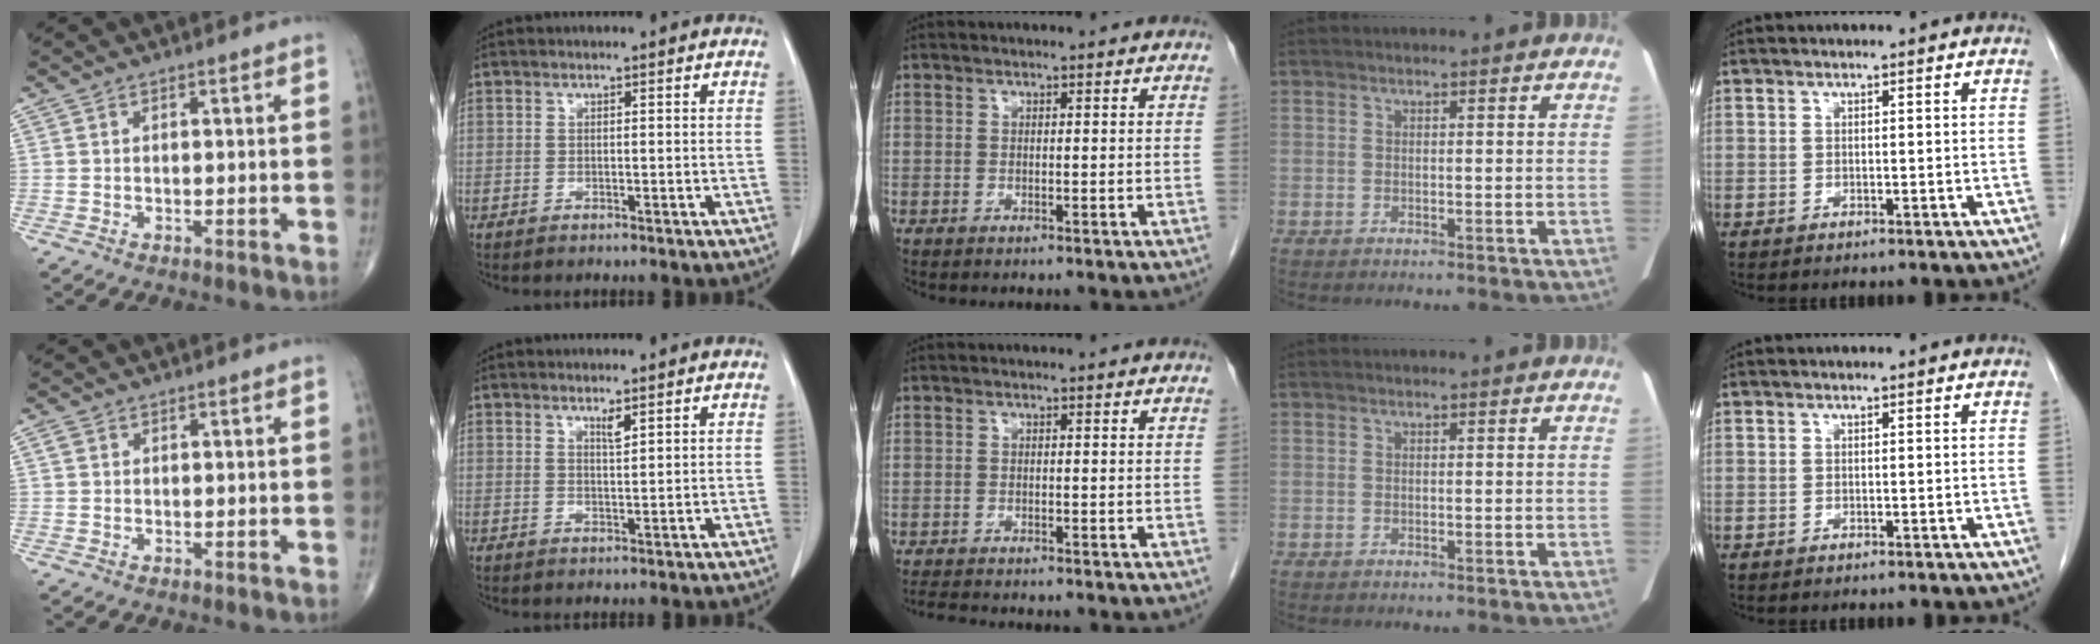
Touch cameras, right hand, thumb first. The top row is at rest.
{"thumb": {"total": 1.0, "force": [0.4, 0.9, 0.5], "torque": [-0.009, 0.005, 0.006]}, "index": {"total": 1.5, "force": [1.1, 0.1, 1.1], "torque": [-0.021, -0.006, 0.021]}, "middle": {"total": 3.4, "force": [-3.2, 0.2, 1.1], "torque": [-0.019, -0.013, -0.053]}}